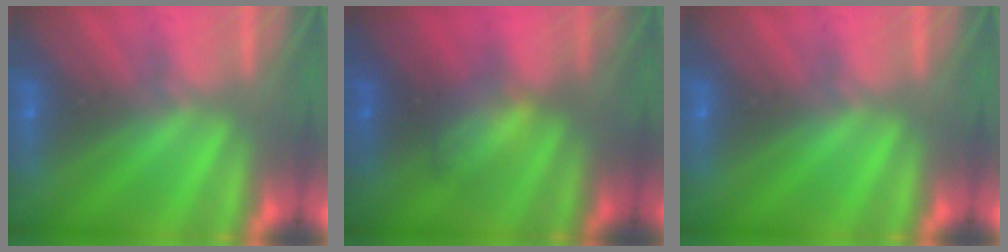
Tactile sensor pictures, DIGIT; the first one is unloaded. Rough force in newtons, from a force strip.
{"total": 2.2}
{"total": 0.0}